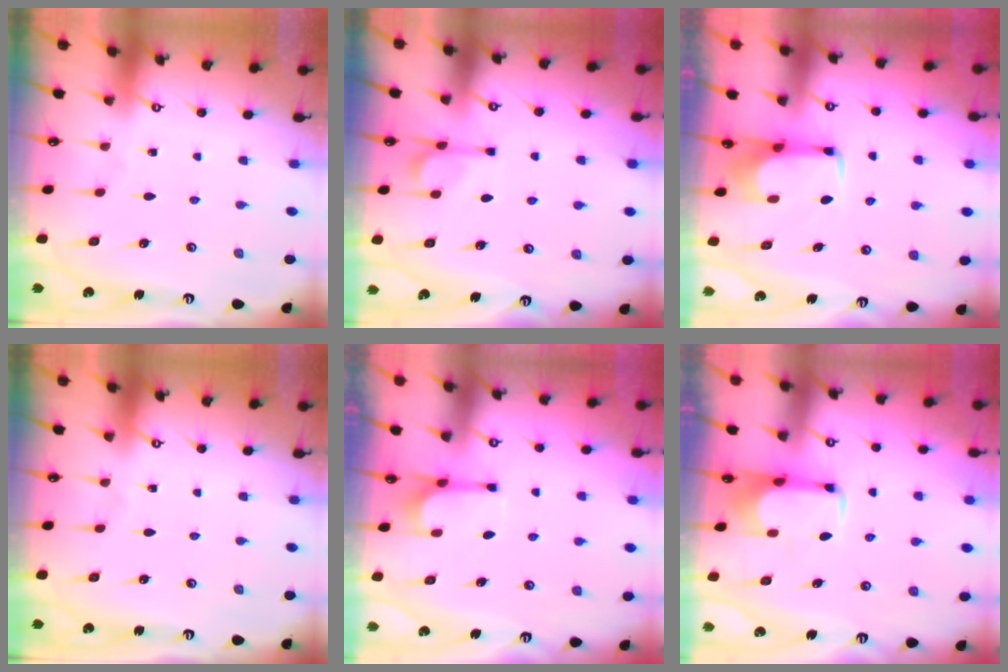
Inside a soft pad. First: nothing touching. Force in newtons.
{"total": 5.2, "press": 5.1, "slide": 0.7}
{"total": 1.7, "press": 1.5, "slide": 0.7}
{"total": 0.0}
{"total": 2.7, "press": 2.6, "slide": 0.5}
{"total": 2.0, "press": 2.0, "slide": 0.4}